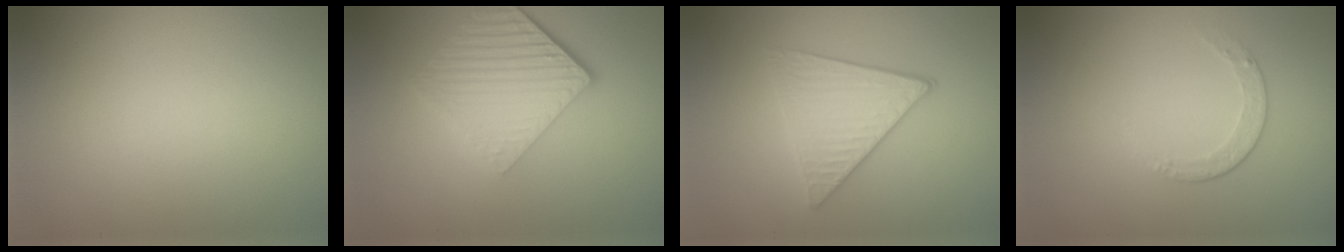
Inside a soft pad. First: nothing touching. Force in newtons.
{"total": 5.8, "press": 4.2, "slide": 4.1}
{"total": 3.9, "press": 3.3, "slide": 2.0}
{"total": 1.6, "press": 1.2, "slide": 1.1}